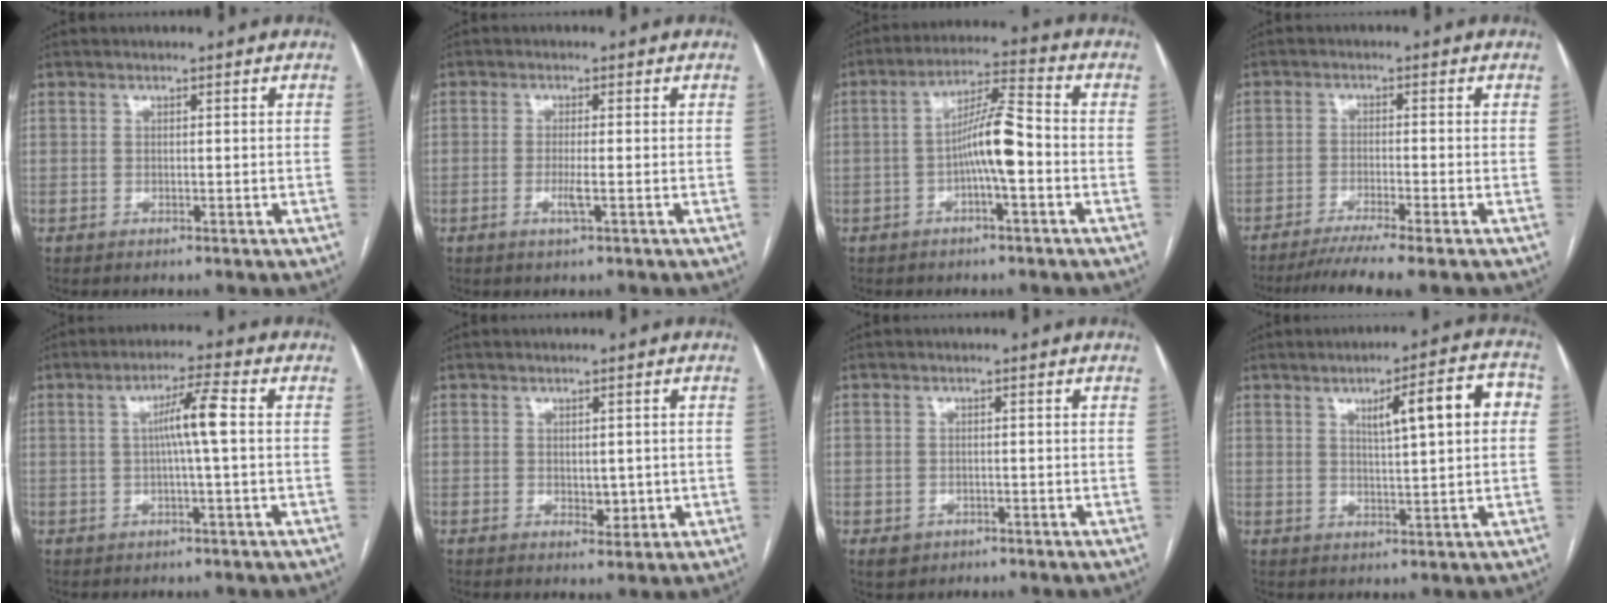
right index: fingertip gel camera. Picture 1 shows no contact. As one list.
[{"total": 2.3, "force": [-0.7, 0.0, 2.1], "torque": [-0.044, -0.005, -0.014]}, {"total": 8.1, "force": [-1.7, 0.9, 7.8], "torque": [-0.143, 0.021, -0.034]}, {"total": 7.7, "force": [-6.2, -1.1, 4.4], "torque": [-0.061, -0.020, -0.100]}, {"total": 5.6, "force": [0.4, -0.4, 5.5], "torque": [-0.098, 0.010, 0.008]}, {"total": 2.7, "force": [-0.1, 1.7, 2.0], "torque": [-0.024, -0.003, 0.006]}, {"total": 2.3, "force": [-1.1, 2.0, 0.4], "torque": [-0.002, 0.006, -0.011]}, {"total": 9.2, "force": [2.3, 1.4, 8.8], "torque": [-0.123, 0.022, 0.031]}]